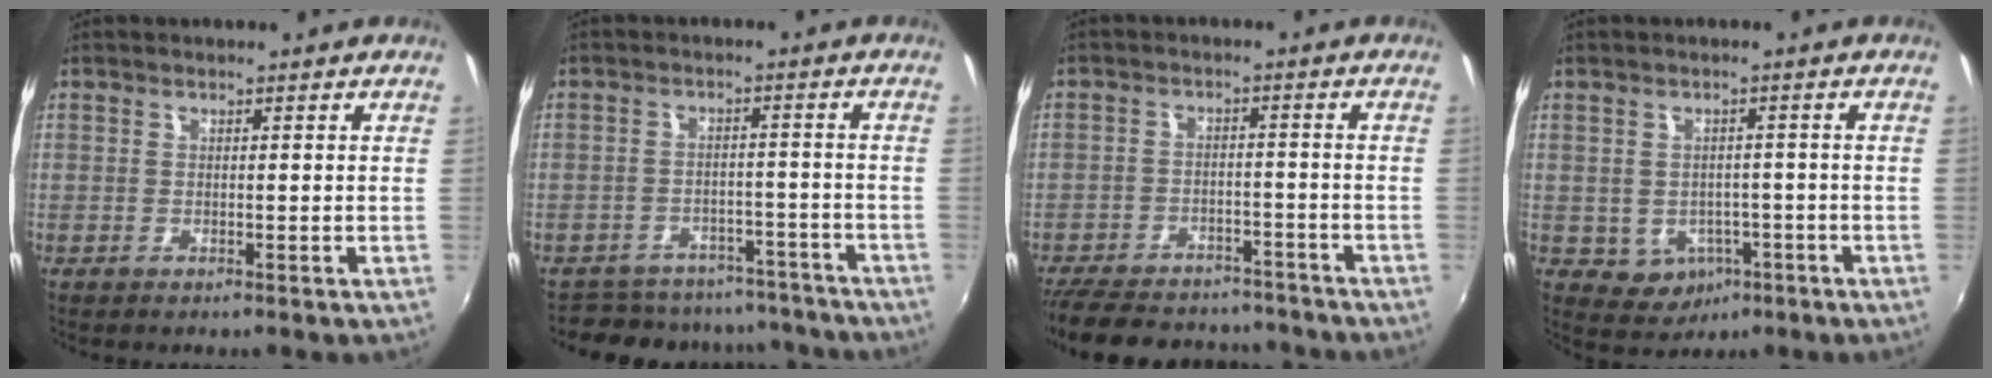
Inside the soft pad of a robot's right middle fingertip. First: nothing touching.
{"total": 14.3, "force": [-12.7, 5.7, 3.3], "torque": [-0.076, 0.024, -0.158]}
{"total": 18.1, "force": [-14.9, 8.0, 6.5], "torque": [-0.161, 0.029, -0.201]}
{"total": 5.4, "force": [-2.0, 4.7, 1.7], "torque": [-0.044, 0.007, -0.012]}